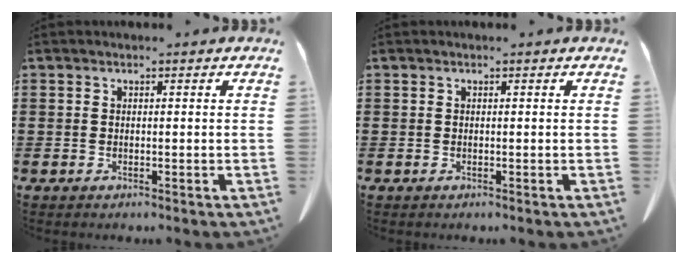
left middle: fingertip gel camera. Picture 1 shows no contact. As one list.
[{"total": 0.0}]